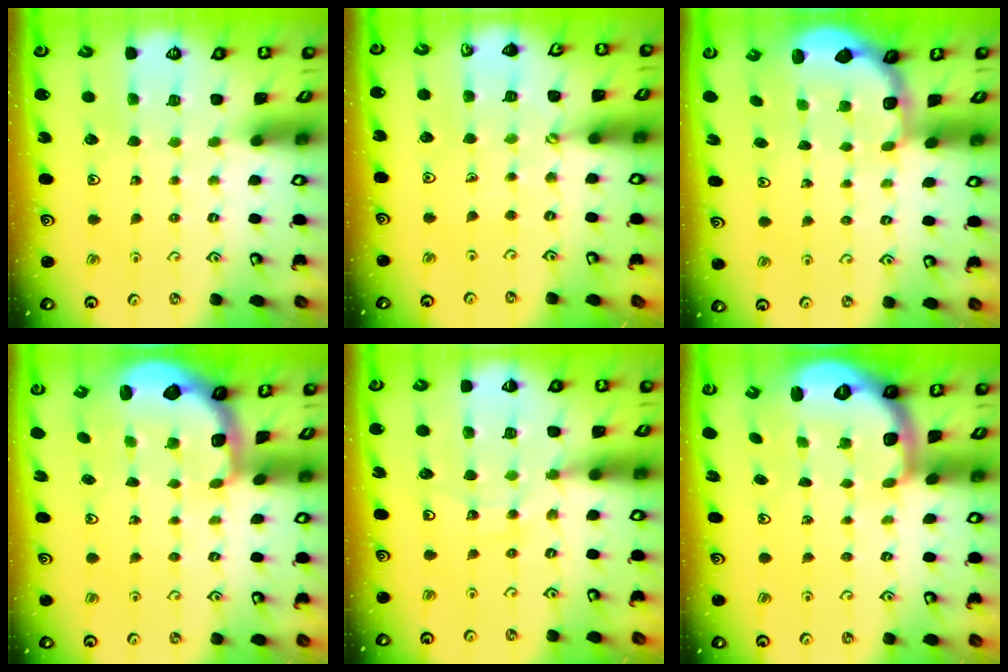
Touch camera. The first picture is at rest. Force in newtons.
{"total": 1.4, "press": 1.3, "slide": 0.3}
{"total": 2.6, "press": 2.1, "slide": 1.5}
{"total": 2.8, "press": 1.7, "slide": 2.2}
{"total": 10.9, "press": 10.8, "slide": 1.5}
{"total": 2.0, "press": 1.5, "slide": 1.3}